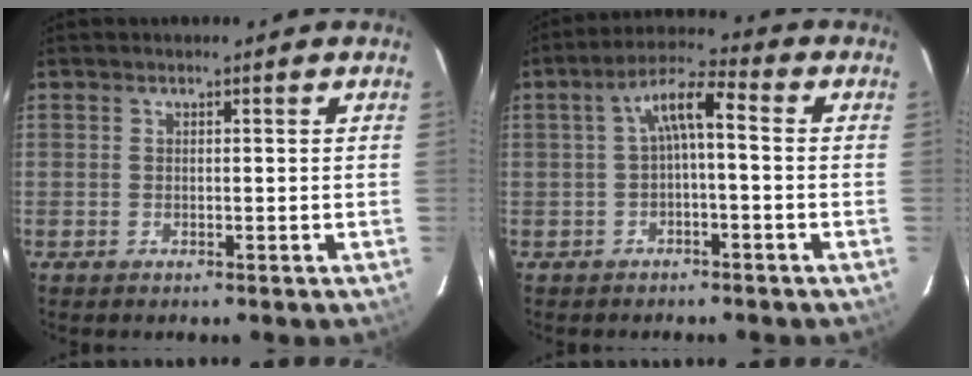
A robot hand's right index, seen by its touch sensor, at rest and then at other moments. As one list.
[{"total": 5.7, "force": [-0.6, 1.4, 5.5], "torque": [-0.115, 0.020, -0.010]}]